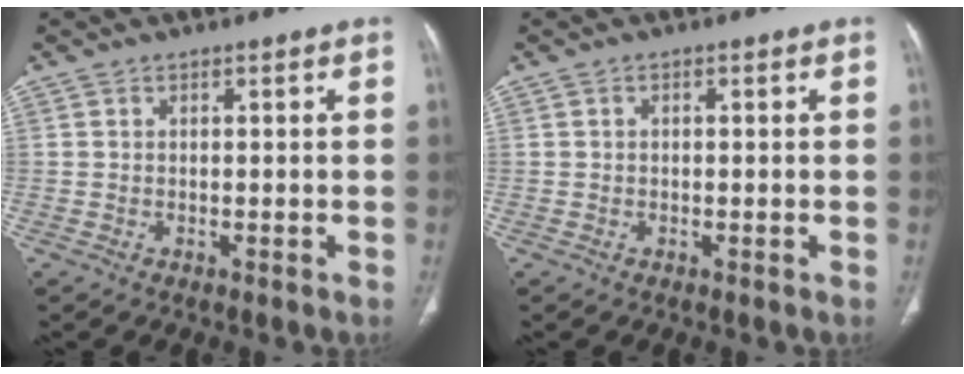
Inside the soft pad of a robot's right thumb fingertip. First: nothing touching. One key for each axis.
{"total": 0.7, "fx": 0.1, "fy": 0.5, "fz": 0.5, "tx": -0.008, "ty": 0.004, "tz": -0.001}